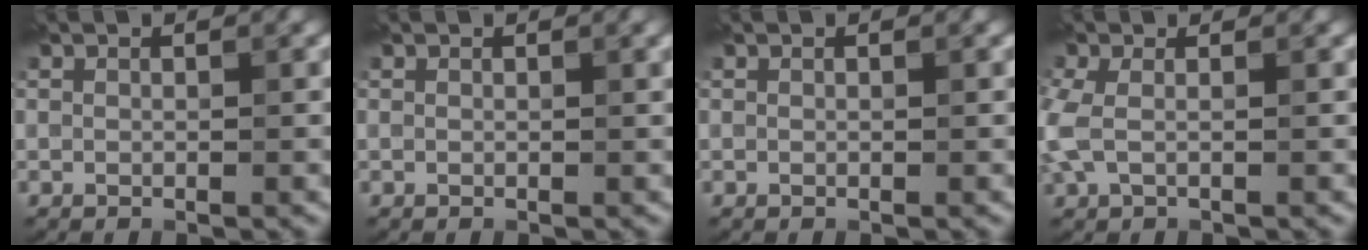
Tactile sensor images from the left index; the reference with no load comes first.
{"total": 0.8, "force": [0.4, 0.2, 0.6], "torque": [-0.006, 0.003, 0.004]}
{"total": 0.0}
{"total": 2.8, "force": [-0.1, 1.5, 2.3], "torque": [-0.071, 0.000, -0.010]}